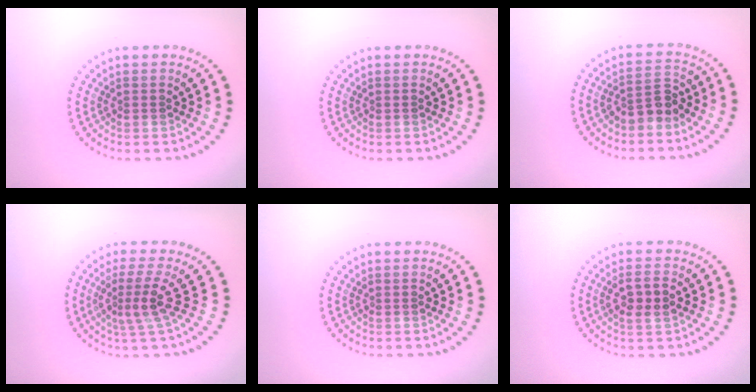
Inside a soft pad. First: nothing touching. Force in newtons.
{"total": 0.0}
{"total": 2.7, "press": 2.5, "slide": 1.1}
{"total": 3.1, "press": 2.3, "slide": 2.1}
{"total": 0.0}
{"total": 2.5, "press": 2.4, "slide": 0.7}